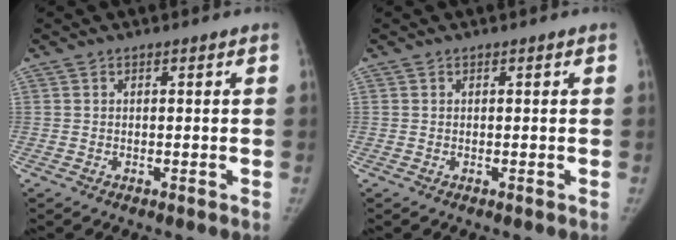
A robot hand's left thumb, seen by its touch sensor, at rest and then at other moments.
{"total": 0.0}